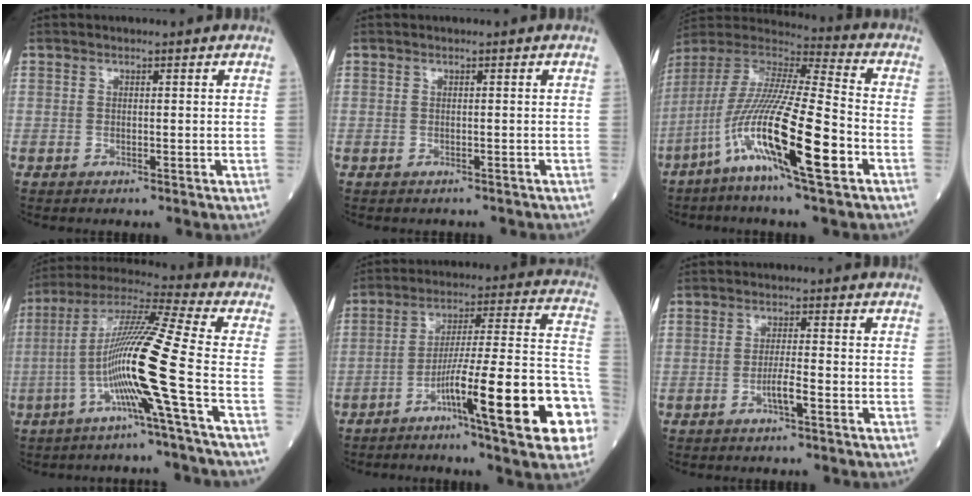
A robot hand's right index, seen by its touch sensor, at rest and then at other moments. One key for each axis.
{"total": 1.4, "fx": -1.3, "fy": 0.6, "fz": 0.1, "tx": -0.006, "ty": 0.000, "tz": -0.017}
{"total": 19.5, "fx": -7.9, "fy": 1.1, "fz": 17.7, "tx": -0.373, "ty": -0.035, "tz": -0.155}
{"total": 15.0, "fx": -4.4, "fy": -2.5, "fz": 14.1, "tx": -0.273, "ty": 0.000, "tz": -0.095}
{"total": 20.5, "fx": -8.7, "fy": 0.8, "fz": 18.5, "tx": -0.235, "ty": 0.005, "tz": -0.135}
{"total": 3.0, "fx": -1.3, "fy": 0.0, "fz": 2.7, "tx": -0.050, "ty": -0.001, "tz": -0.027}